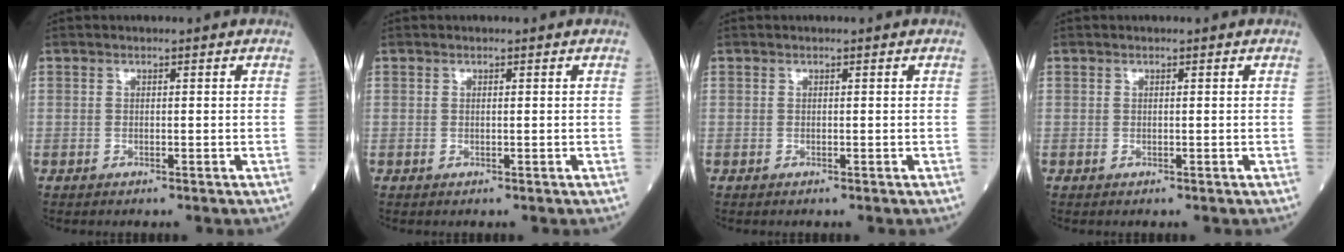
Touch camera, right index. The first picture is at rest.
{"total": 0.0}
{"total": 0.0}
{"total": 0.0}